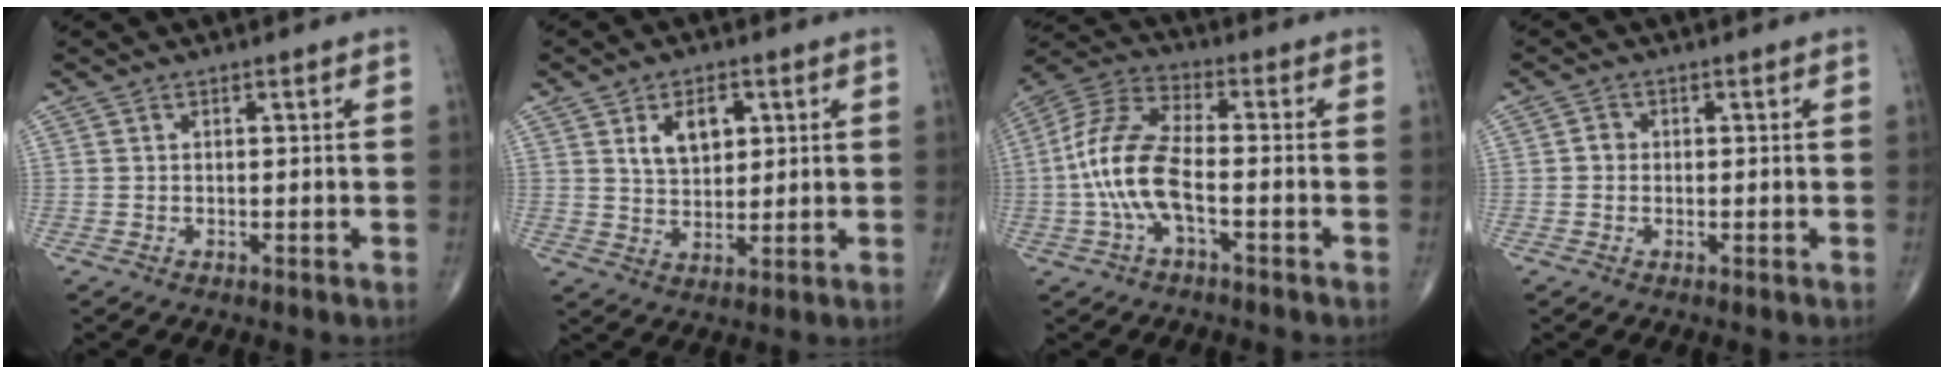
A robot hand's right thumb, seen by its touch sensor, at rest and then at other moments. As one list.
[{"total": 7.0, "force": [2.6, 4.3, 4.8], "torque": [-0.059, -0.014, 0.047]}, {"total": 12.6, "force": [-2.6, 5.2, 11.2], "torque": [-0.251, 0.037, -0.057]}, {"total": 1.6, "force": [-0.1, 1.4, 0.6], "torque": [-0.002, 0.005, -0.006]}]